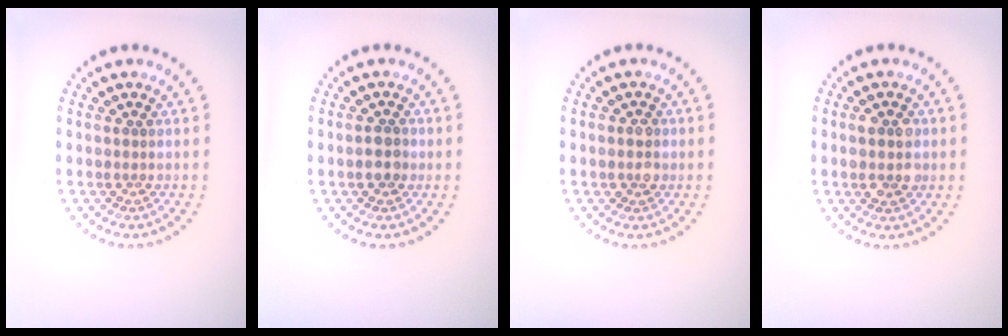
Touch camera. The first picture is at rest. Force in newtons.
{"total": 1.7, "press": 1.6, "slide": 0.6}
{"total": 1.6, "press": 1.6, "slide": 0.5}
{"total": 2.8, "press": 2.8, "slide": 0.3}